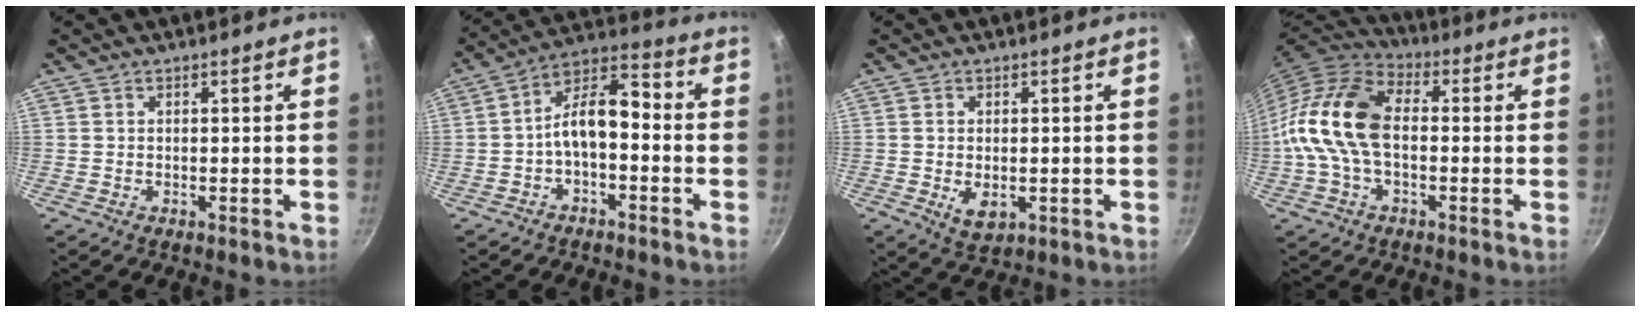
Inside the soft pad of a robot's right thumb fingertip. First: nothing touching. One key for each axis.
{"total": 9.8, "fx": -2.5, "fy": 5.1, "fz": 8.0, "tx": -0.127, "ty": 0.057, "tz": -0.054}
{"total": 4.7, "fx": -0.9, "fy": 2.8, "fz": 3.7, "tx": -0.058, "ty": -0.009, "tz": -0.006}
{"total": 14.7, "fx": -1.1, "fy": 9.1, "fz": 11.5, "tx": -0.215, "ty": 0.039, "tz": -0.040}